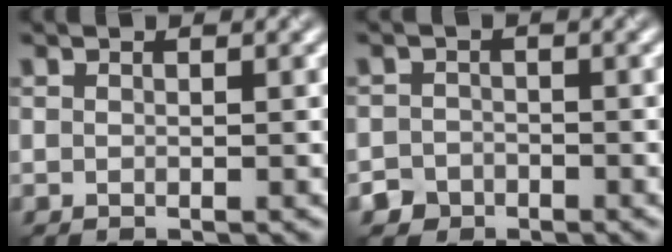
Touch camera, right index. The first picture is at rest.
{"total": 2.5, "force": [-1.7, 1.9, 0.1], "torque": [0.017, 0.002, -0.031]}